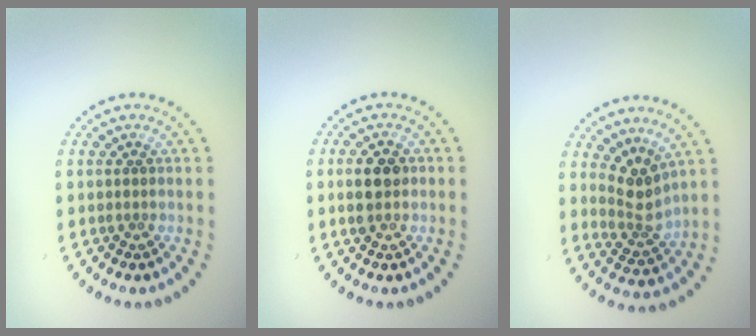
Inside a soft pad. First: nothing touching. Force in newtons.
{"total": 2.9, "press": 2.9, "slide": 0.2}
{"total": 2.8, "press": 2.1, "slide": 1.8}